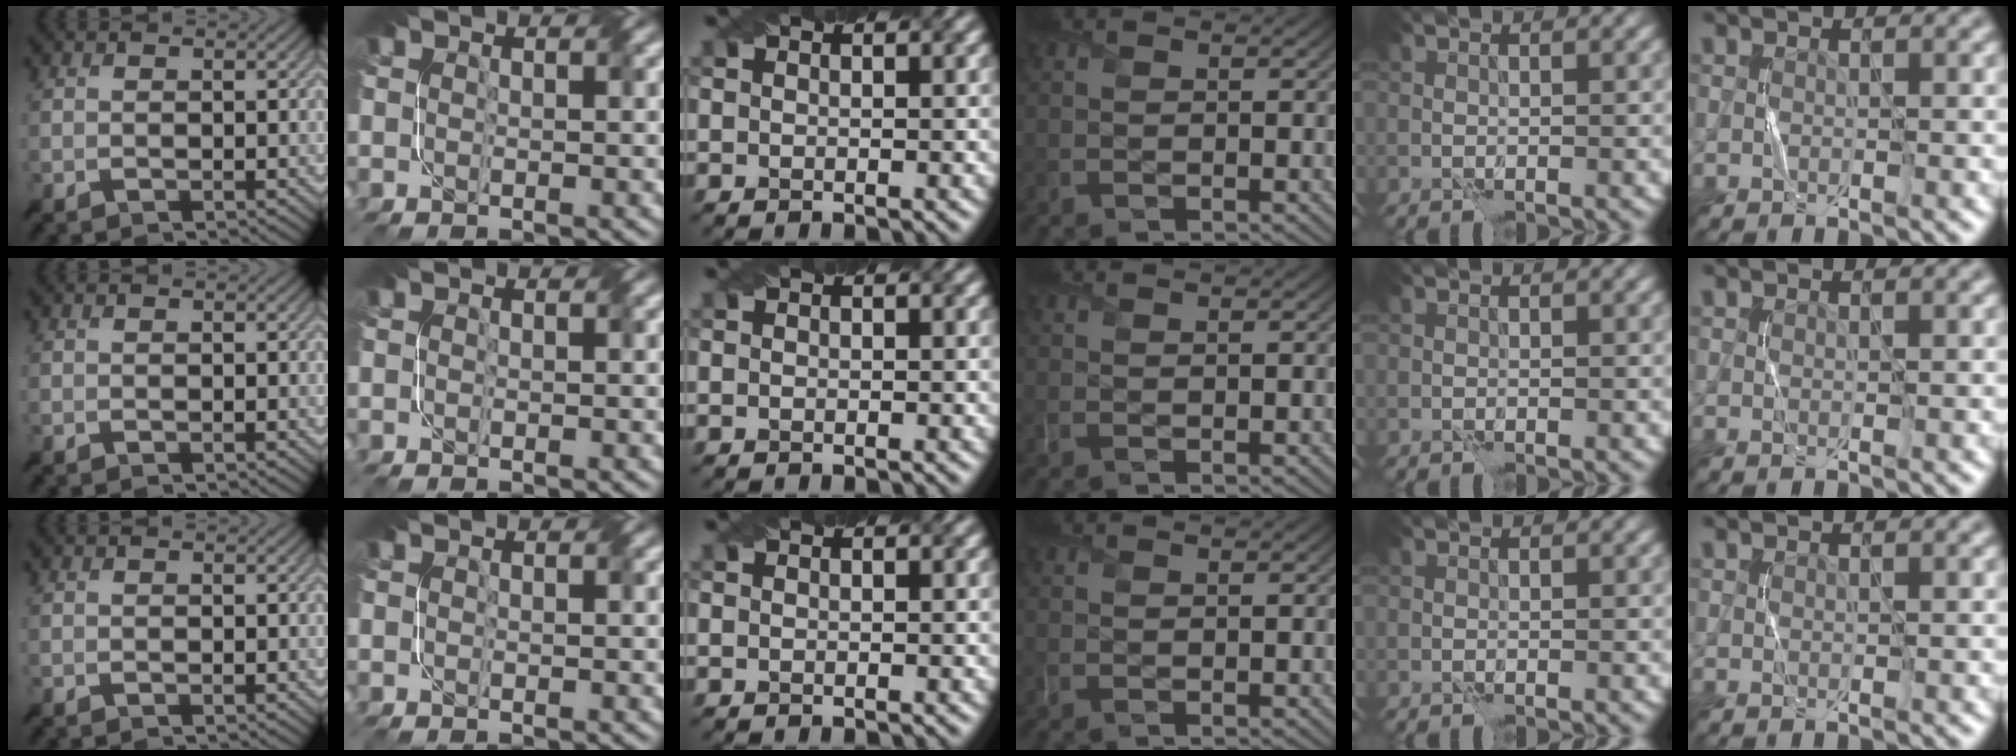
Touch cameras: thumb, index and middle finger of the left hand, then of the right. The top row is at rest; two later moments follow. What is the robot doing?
{"motion": "fold", "object": "file"}